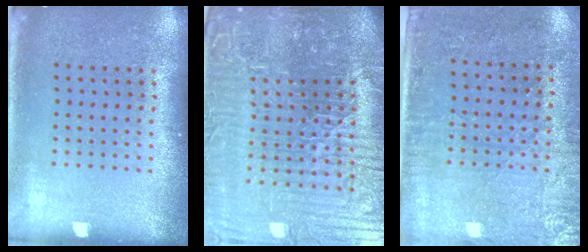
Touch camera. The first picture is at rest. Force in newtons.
{"total": 7.3, "press": 6.6, "slide": 3.1}
{"total": 2.9, "press": 2.5, "slide": 1.5}